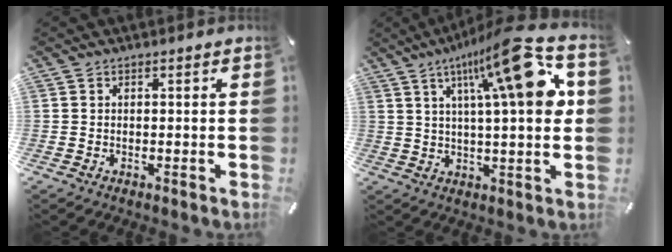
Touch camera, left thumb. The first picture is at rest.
{"total": 20.6, "force": [8.1, 4.3, 18.4], "torque": [-0.275, -0.035, 0.112]}